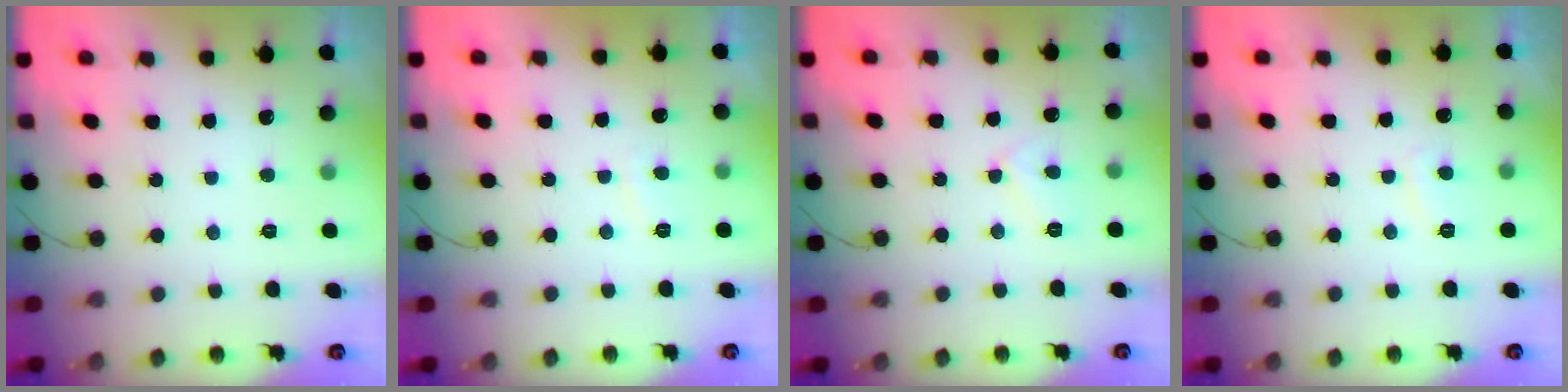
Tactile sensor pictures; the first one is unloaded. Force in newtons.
{"total": 1.3, "press": 1.2, "slide": 0.6}
{"total": 4.7, "press": 4.7, "slide": 0.3}
{"total": 2.6, "press": 2.5, "slide": 0.6}